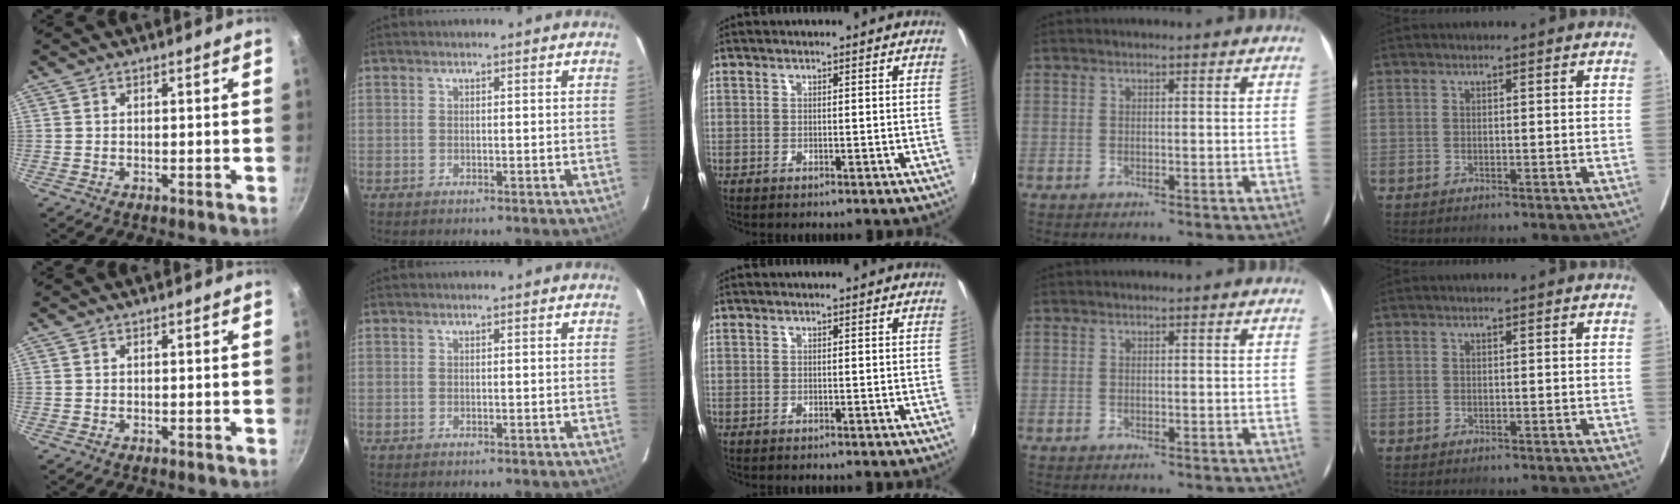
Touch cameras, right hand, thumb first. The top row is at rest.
{}